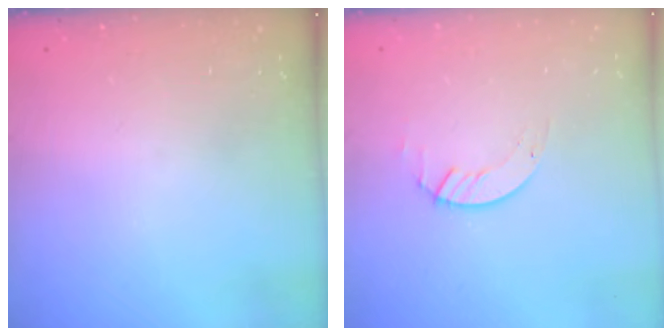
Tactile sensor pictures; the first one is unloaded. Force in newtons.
{"total": 1.3, "press": 1.3, "slide": 0.2}